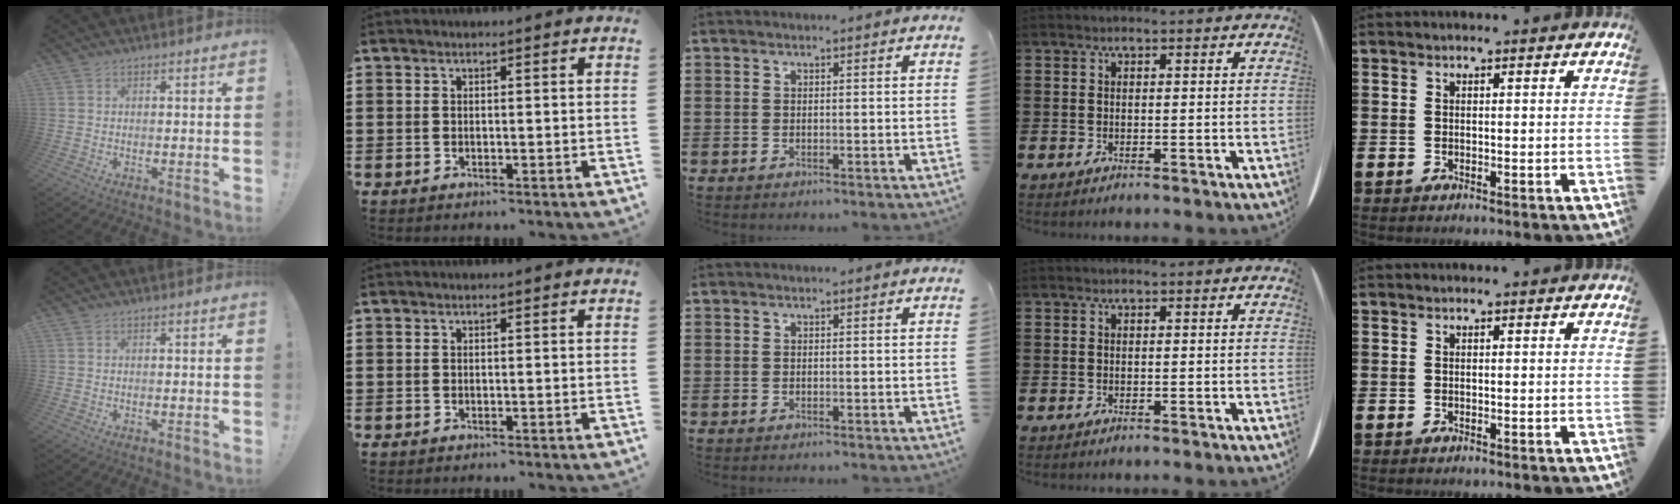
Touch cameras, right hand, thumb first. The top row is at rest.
{}